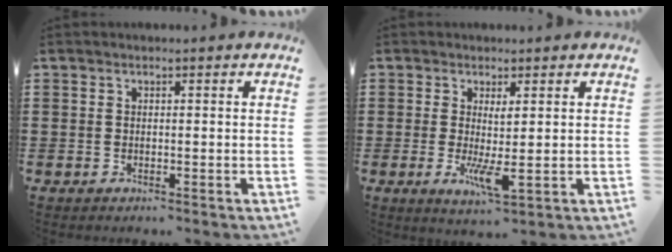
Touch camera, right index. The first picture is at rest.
{"total": 4.1, "force": [-0.1, 0.7, 4.1], "torque": [-0.082, -0.008, -0.002]}